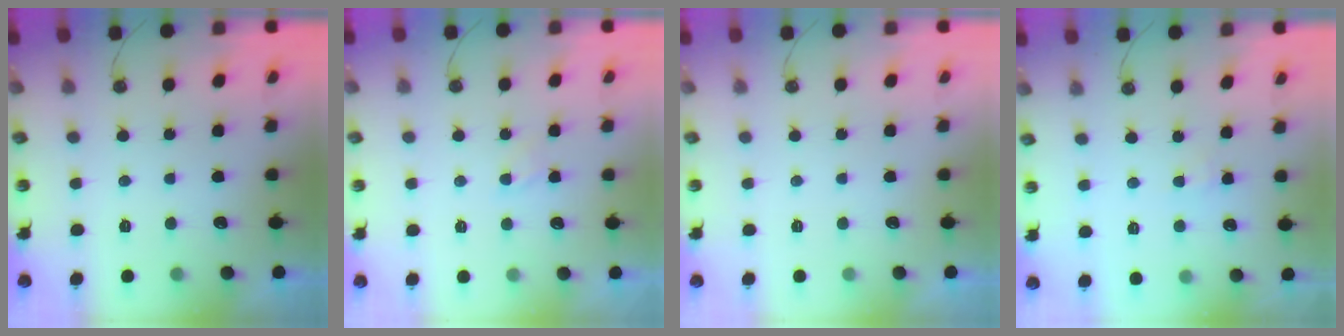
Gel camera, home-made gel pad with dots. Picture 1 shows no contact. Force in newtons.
{"total": 2.7, "press": 2.7, "slide": 0.4}
{"total": 0.0}
{"total": 2.5, "press": 2.4, "slide": 0.4}